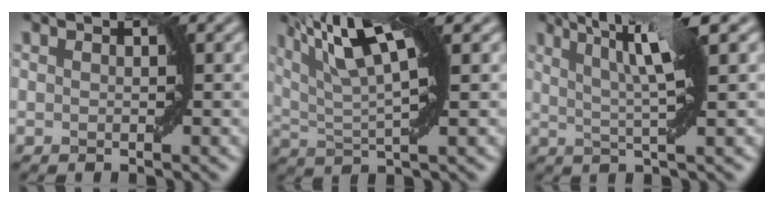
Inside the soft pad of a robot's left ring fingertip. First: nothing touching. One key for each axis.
{"total": 7.9, "fx": 3.7, "fy": 2.0, "fz": 6.6, "tx": -0.126, "ty": 0.010, "tz": 0.071}
{"total": 6.0, "fx": 2.4, "fy": 0.7, "fz": 5.5, "tx": -0.092, "ty": 0.009, "tz": 0.043}